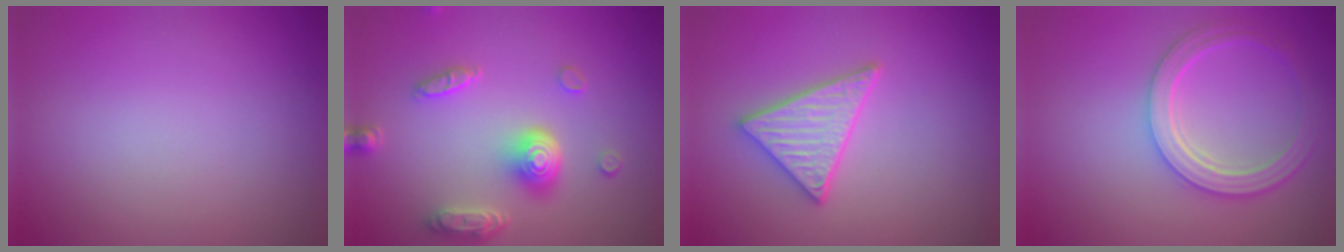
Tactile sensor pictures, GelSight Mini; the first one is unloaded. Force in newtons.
{"total": 4.9, "press": 3.7, "slide": 3.1}
{"total": 3.7, "press": 3.3, "slide": 1.7}
{"total": 4.7, "press": 3.7, "slide": 2.9}